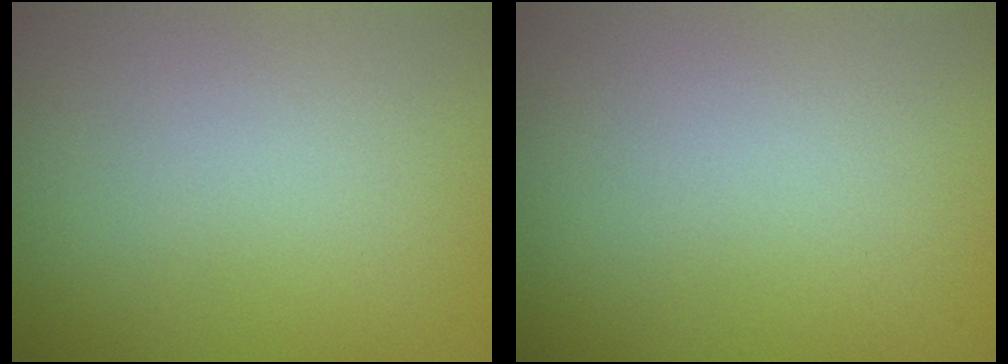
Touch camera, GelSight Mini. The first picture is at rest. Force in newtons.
{"total": 0.0}